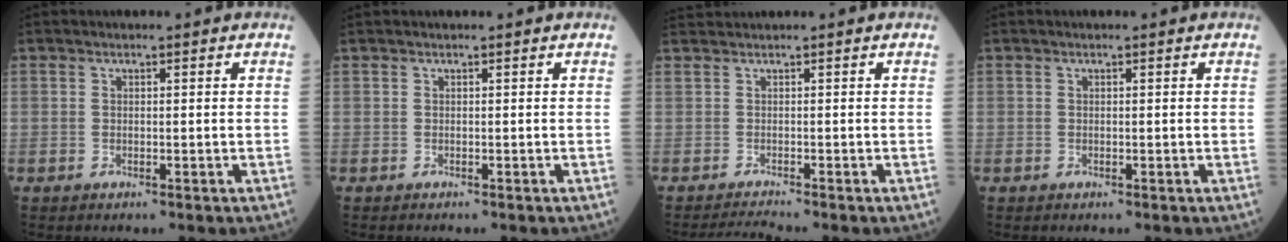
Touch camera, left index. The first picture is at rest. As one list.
[{"total": 0.0}, {"total": 0.5, "force": [-0.4, -0.1, 0.3], "torque": [-0.014, 0.004, -0.006]}, {"total": 0.0}]